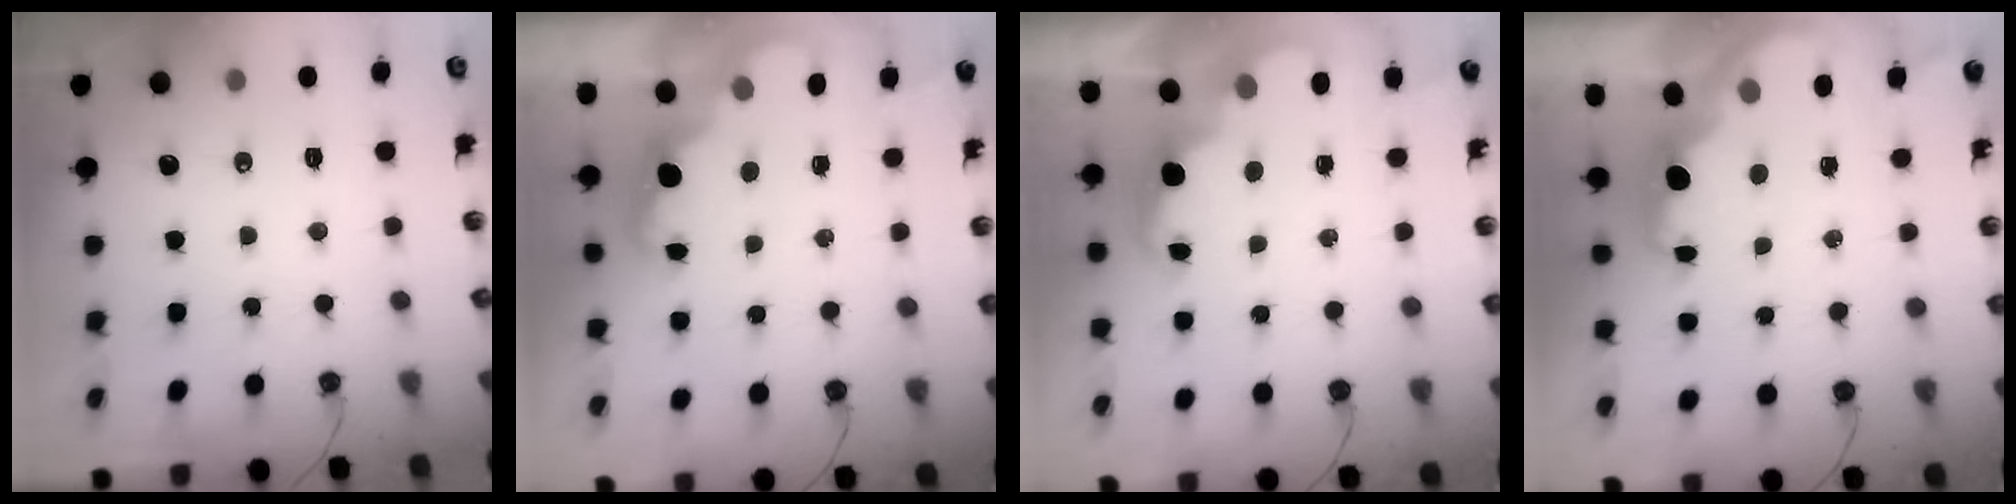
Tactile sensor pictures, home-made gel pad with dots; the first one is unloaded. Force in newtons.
{"total": 2.4, "press": 2.3, "slide": 0.5}
{"total": 2.6, "press": 2.5, "slide": 0.6}
{"total": 2.1, "press": 2.0, "slide": 0.8}